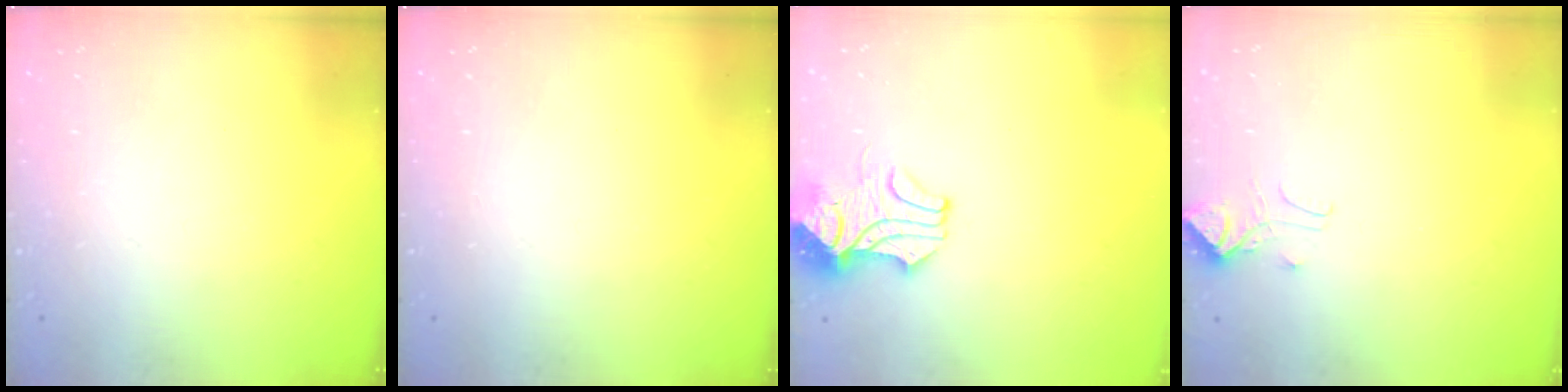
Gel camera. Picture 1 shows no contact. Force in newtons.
{"total": 0.0}
{"total": 2.4, "press": 2.2, "slide": 1.0}
{"total": 0.9, "press": 0.5, "slide": 0.8}